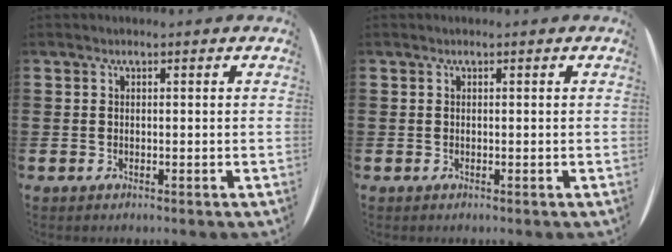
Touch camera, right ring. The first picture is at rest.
{"total": 0.0}